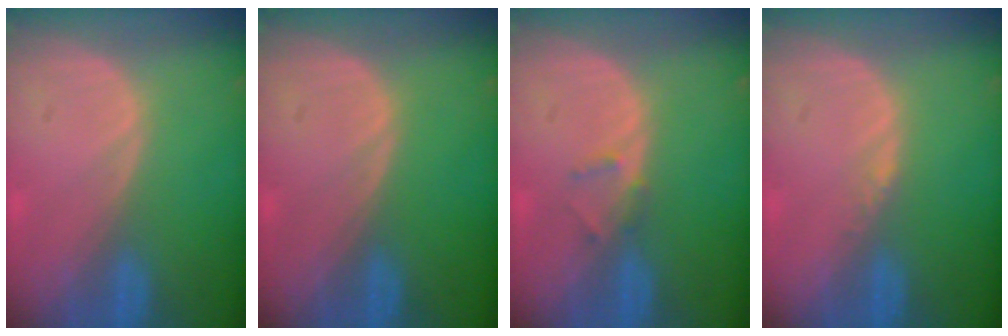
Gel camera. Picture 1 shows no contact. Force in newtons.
{"total": 0.0}
{"total": 1.3, "press": 1.1, "slide": 0.8}
{"total": 0.8, "press": 0.6, "slide": 0.4}